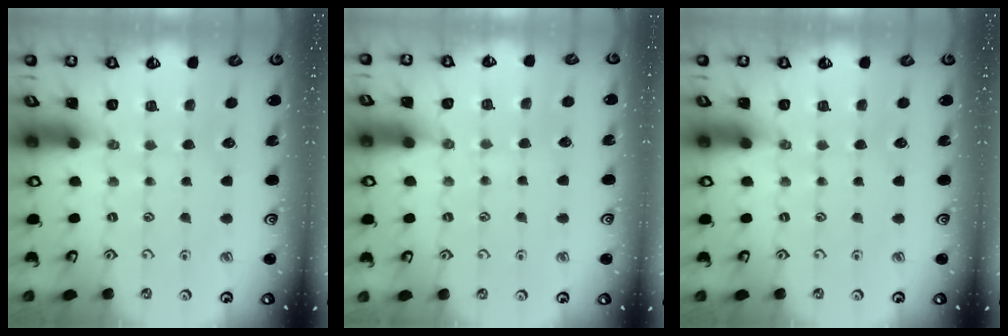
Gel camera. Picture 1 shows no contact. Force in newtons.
{"total": 3.7, "press": 3.7, "slide": 0.5}
{"total": 0.0}